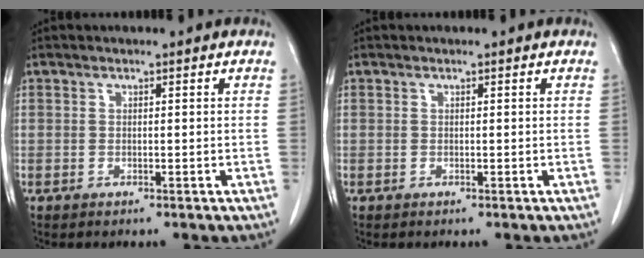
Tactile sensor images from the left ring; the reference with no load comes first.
{"total": 0.0}